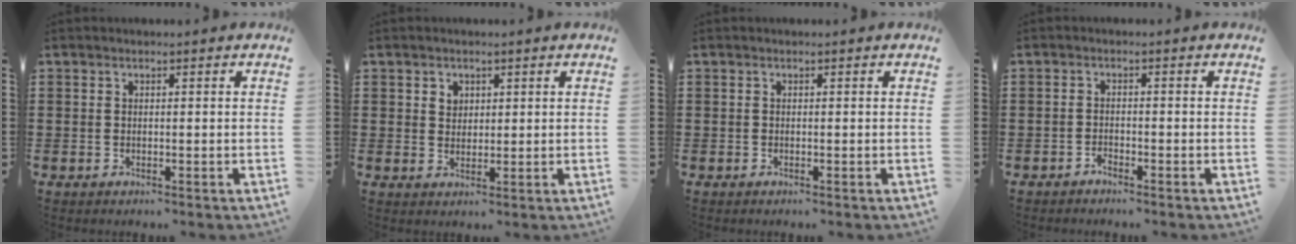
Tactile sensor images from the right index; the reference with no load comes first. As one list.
[{"total": 1.9, "force": [1.1, 1.5, 0.3], "torque": [-0.012, 0.007, 0.021]}, {"total": 0.0}, {"total": 1.1, "force": [-1.1, 0.2, 0.3], "torque": [-0.011, 0.000, -0.021]}]